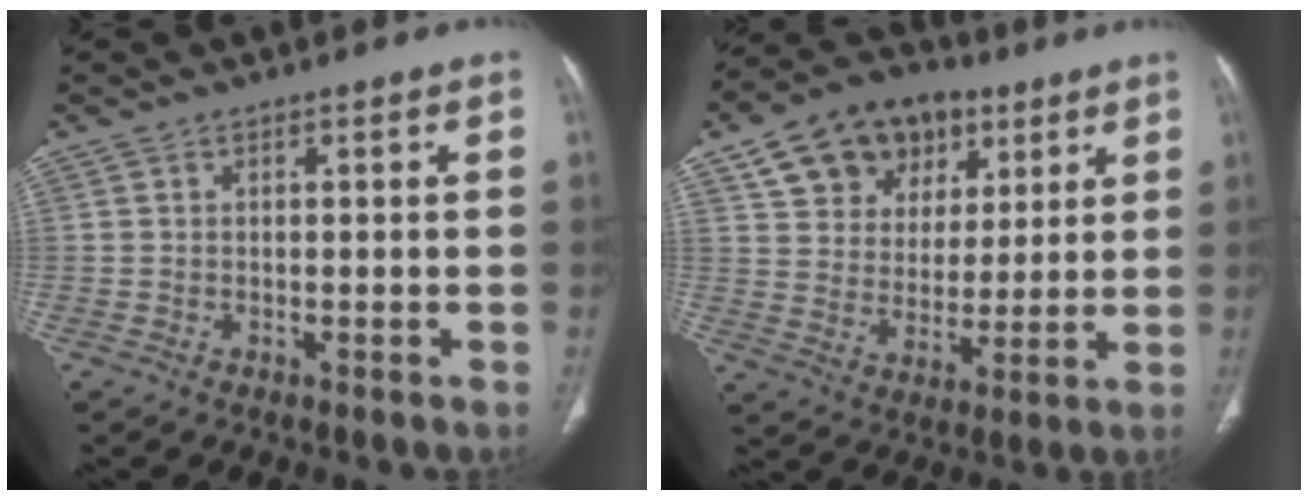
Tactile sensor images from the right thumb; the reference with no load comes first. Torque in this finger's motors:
{"motor_torque": [-0.36, 3.02, 1.31, 0.78, 0.08]}